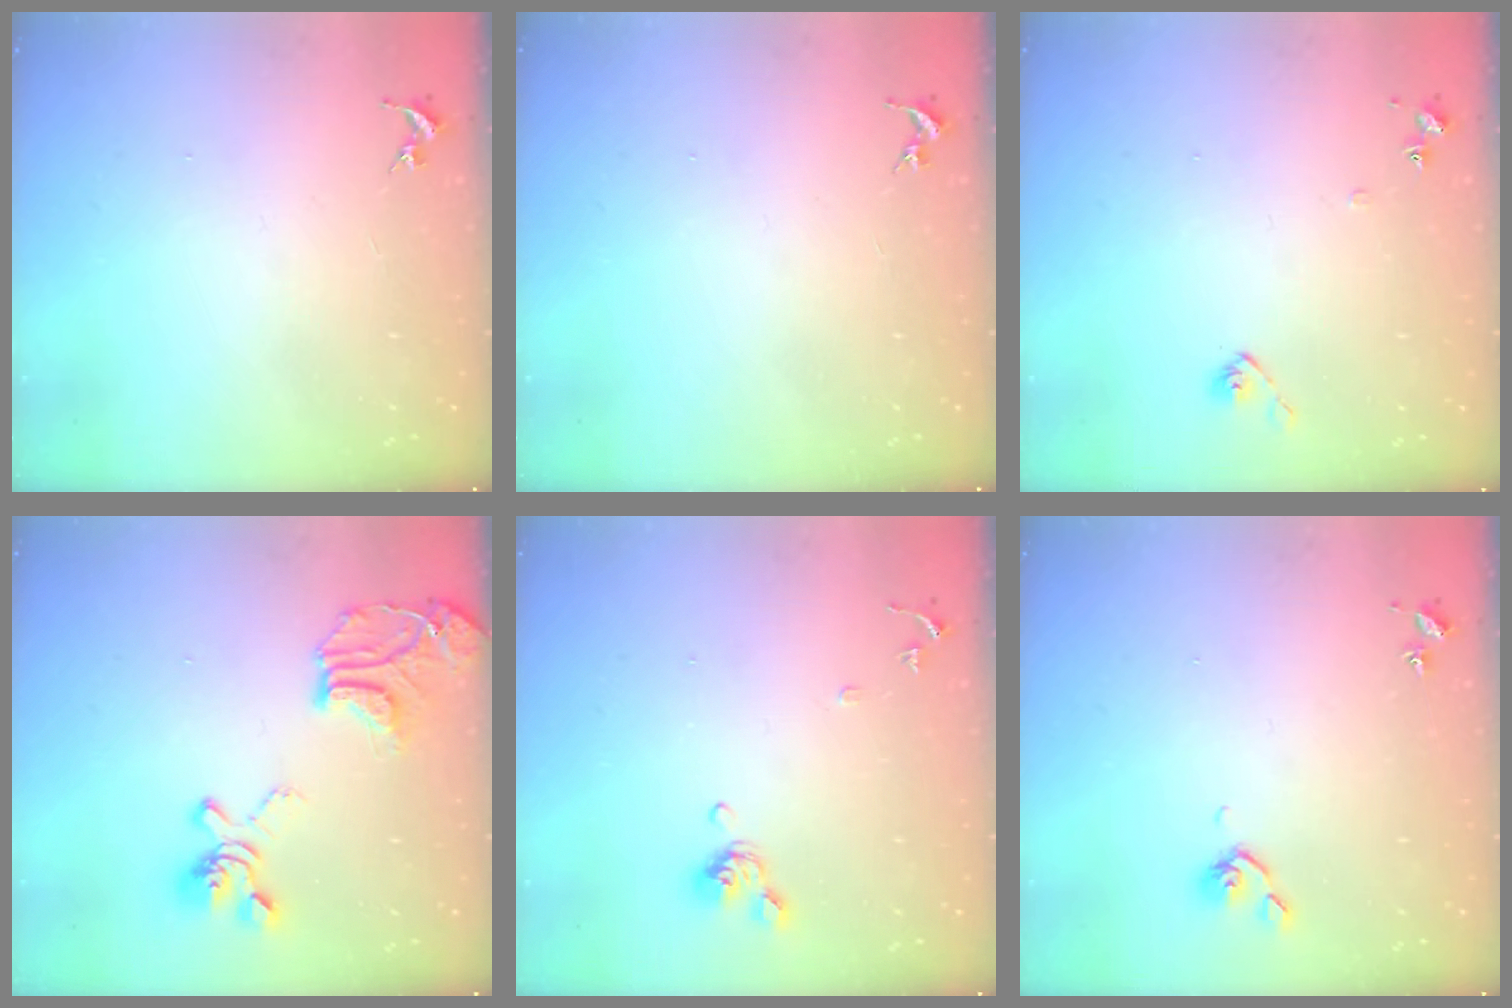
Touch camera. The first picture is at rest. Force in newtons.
{"total": 0.0}
{"total": 5.4, "press": 5.4, "slide": 0.4}
{"total": 21.0, "press": 21.0, "slide": 1.5}
{"total": 8.5, "press": 8.4, "slide": 1.4}
{"total": 4.9, "press": 4.9, "slide": 0.9}